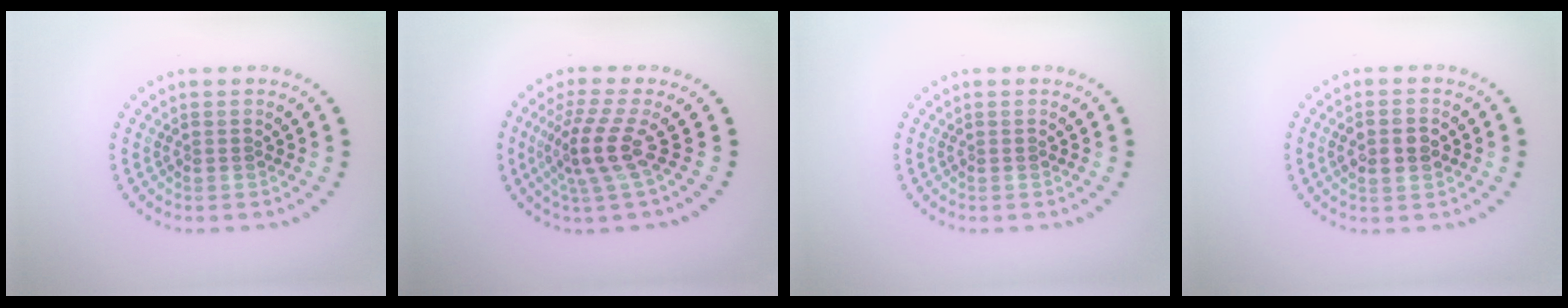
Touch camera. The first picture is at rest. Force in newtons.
{"total": 3.6, "press": 2.6, "slide": 2.5}
{"total": 0.0}
{"total": 2.5, "press": 2.4, "slide": 0.4}